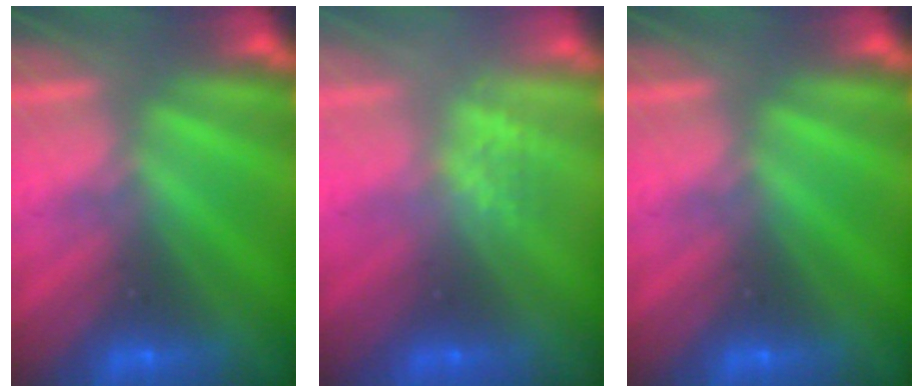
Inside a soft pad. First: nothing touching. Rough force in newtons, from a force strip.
{"total": 2.8}
{"total": 0.0}